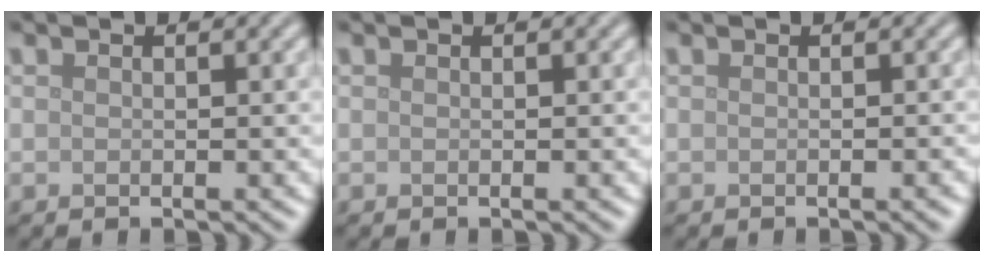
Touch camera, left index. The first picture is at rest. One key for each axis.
{"total": 0.0}
{"total": 0.7, "fx": -0.3, "fy": 0.1, "fz": 0.6, "tx": -0.005, "ty": 0.002, "tz": -0.003}